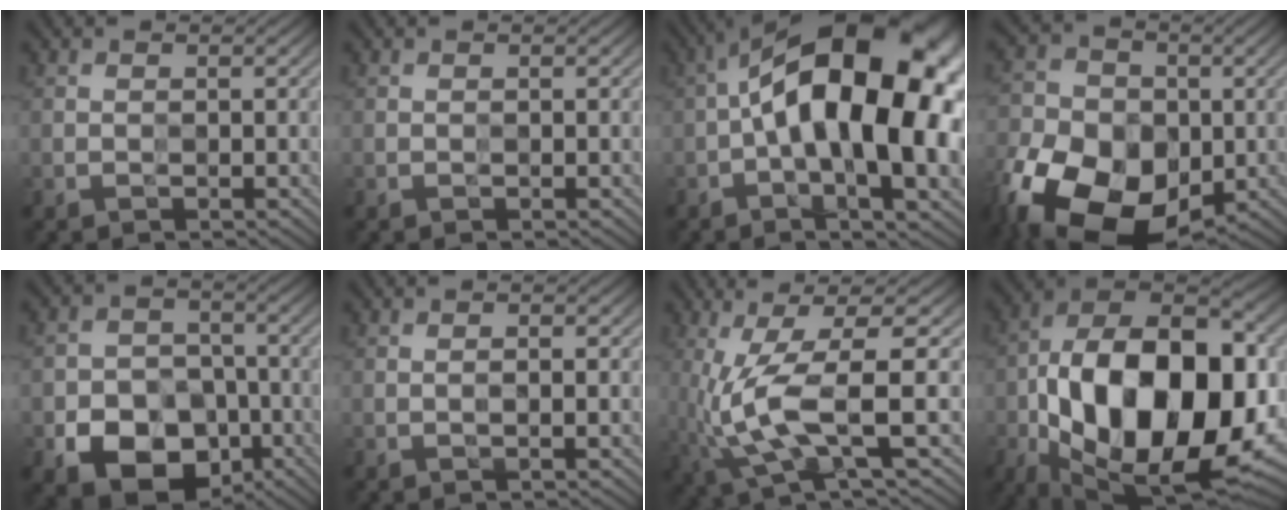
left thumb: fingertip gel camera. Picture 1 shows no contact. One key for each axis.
{"total": 0.0}
{"total": 21.4, "fx": 1.8, "fy": 9.1, "fz": 19.3, "tx": -0.321, "ty": 0.034, "tz": 0.015}
{"total": 18.4, "fx": -7.7, "fy": 12.6, "fz": 10.8, "tx": -0.237, "ty": -0.039, "tz": -0.136}
{"total": 12.0, "fx": -5.4, "fy": 8.9, "fz": 6.0, "tx": -0.110, "ty": -0.033, "tz": -0.114}
{"total": 1.0, "fx": -0.1, "fy": 0.1, "fz": 1.0, "tx": -0.017, "ty": 0.000, "tz": -0.003}
{"total": 10.5, "fx": -1.0, "fy": 2.3, "fz": 10.2, "tx": -0.208, "ty": 0.005, "tz": -0.020}
{"total": 22.2, "fx": -4.2, "fy": 12.3, "fz": 18.0, "tx": -0.344, "ty": -0.023, "tz": -0.057}